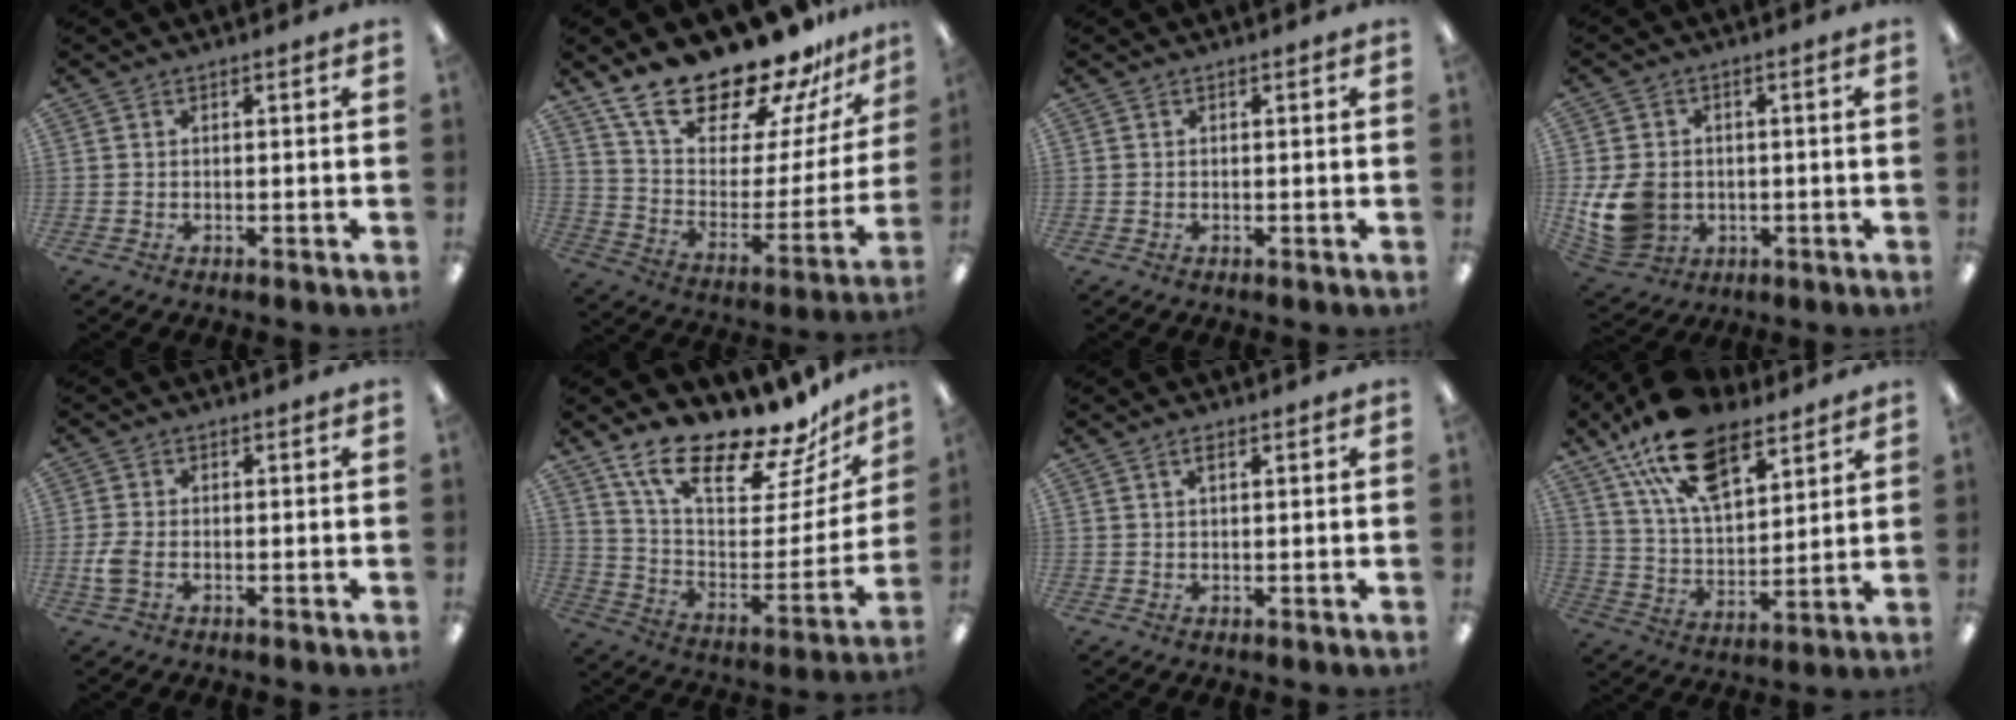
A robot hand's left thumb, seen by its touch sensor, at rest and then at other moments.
{"total": 23.8, "force": [19.8, 7.9, 10.5], "torque": [-0.175, -0.147, 0.346]}
{"total": 0.0}
{"total": 11.3, "force": [-1.2, 9.4, 6.1], "torque": [-0.139, 0.006, -0.015]}
{"total": 3.8, "force": [-1.0, 2.1, 2.9], "torque": [-0.068, 0.000, -0.021]}
{"total": 20.5, "force": [17.3, 5.5, 9.7], "torque": [-0.161, -0.137, 0.295]}
{"total": 1.6, "force": [0.9, 0.5, 1.2], "torque": [-0.019, -0.001, 0.013]}
{"total": 19.6, "force": [12.6, 9.7, 11.4], "torque": [-0.207, -0.051, 0.227]}